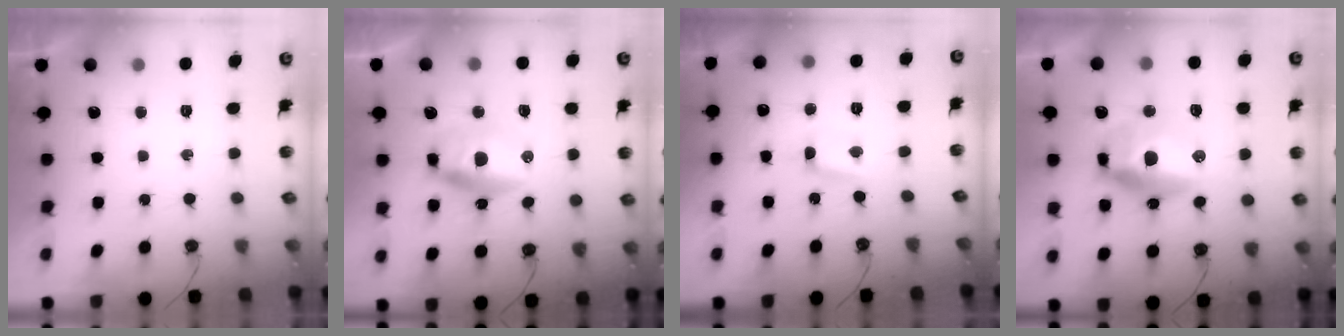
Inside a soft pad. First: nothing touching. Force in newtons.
{"total": 11.8, "press": 11.5, "slide": 3.0}
{"total": 2.5, "press": 2.5, "slide": 0.3}
{"total": 17.5, "press": 16.5, "slide": 5.9}